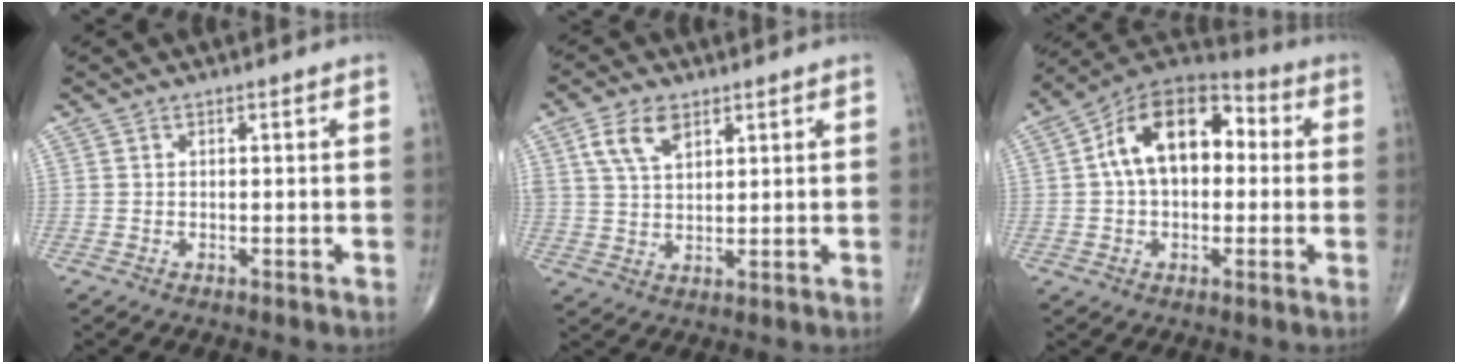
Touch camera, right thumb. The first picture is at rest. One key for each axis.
{"total": 7.1, "fx": 3.5, "fy": 3.9, "fz": 4.8, "tx": -0.084, "ty": -0.010, "tz": 0.070}
{"total": 15.8, "fx": 1.7, "fy": 9.8, "fz": 12.2, "tx": -0.173, "ty": 0.039, "tz": 0.016}